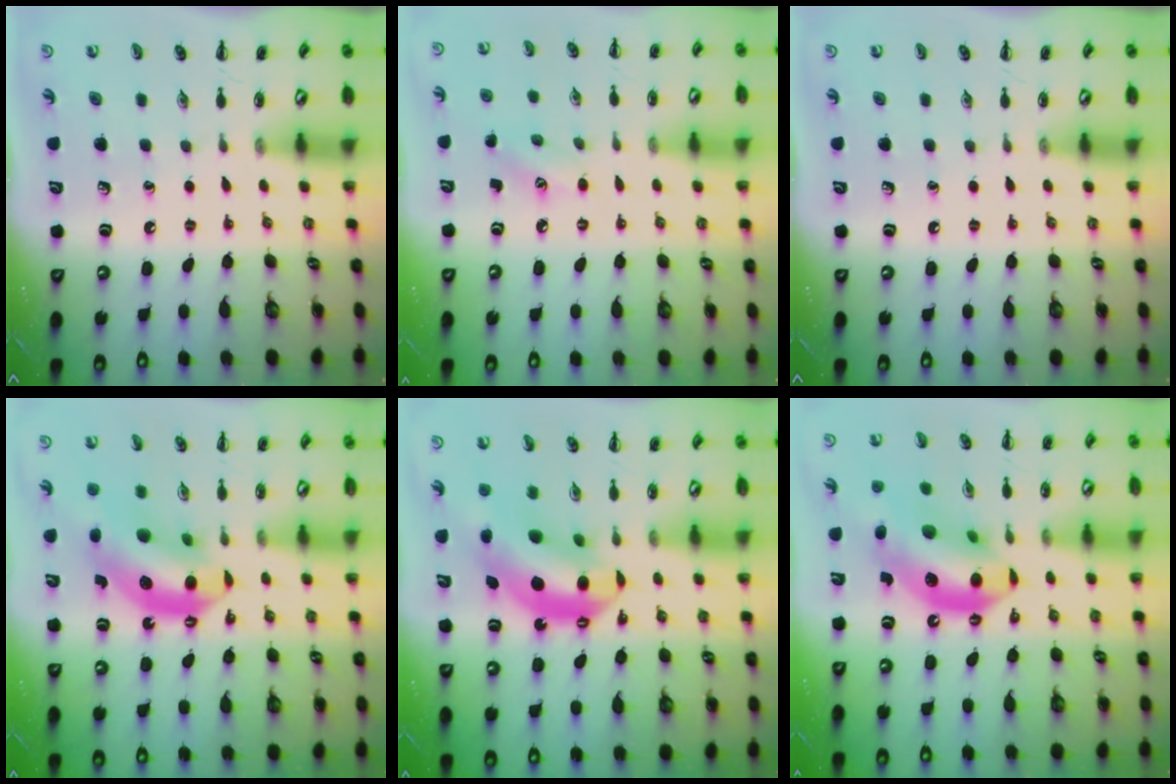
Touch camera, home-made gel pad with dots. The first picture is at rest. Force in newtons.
{"total": 4.8, "press": 4.6, "slide": 1.3}
{"total": 0.0}
{"total": 13.3, "press": 12.8, "slide": 3.7}
{"total": 12.9, "press": 12.5, "slide": 3.3}
{"total": 16.5, "press": 15.9, "slide": 4.1}